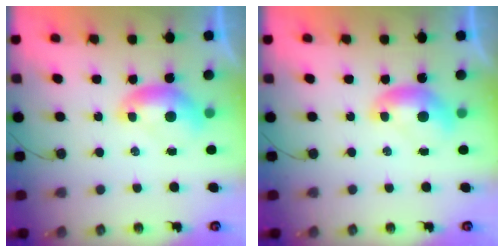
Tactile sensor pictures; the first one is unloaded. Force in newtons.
{"total": 0.0}